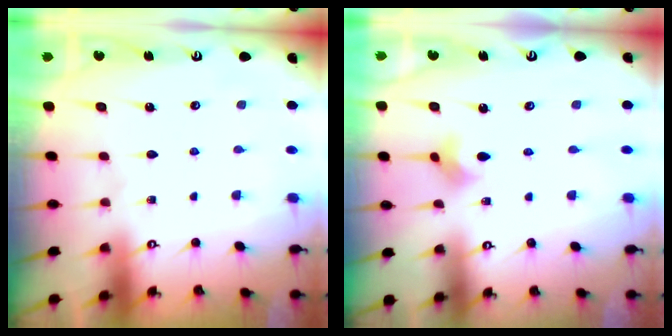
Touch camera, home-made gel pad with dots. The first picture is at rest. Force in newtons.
{"total": 2.6, "press": 2.6, "slide": 0.5}